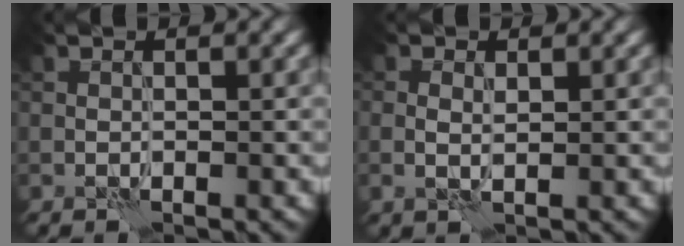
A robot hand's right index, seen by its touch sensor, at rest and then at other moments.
{"total": 1.2, "force": [0.4, 0.6, 1.0], "torque": [-0.023, 0.000, 0.005]}